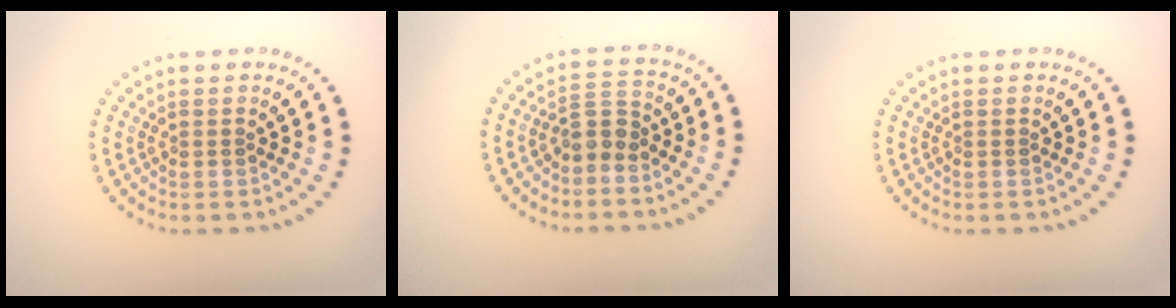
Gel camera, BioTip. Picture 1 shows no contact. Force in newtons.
{"total": 2.2, "press": 1.8, "slide": 1.3}
{"total": 0.0}